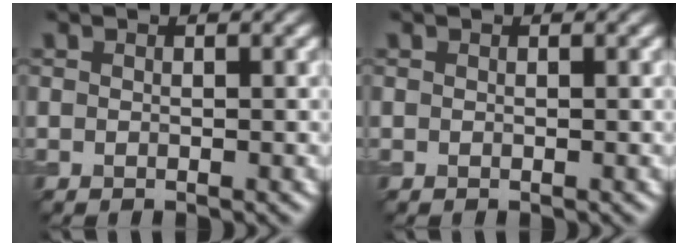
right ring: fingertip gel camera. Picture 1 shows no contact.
{"total": 0.0}